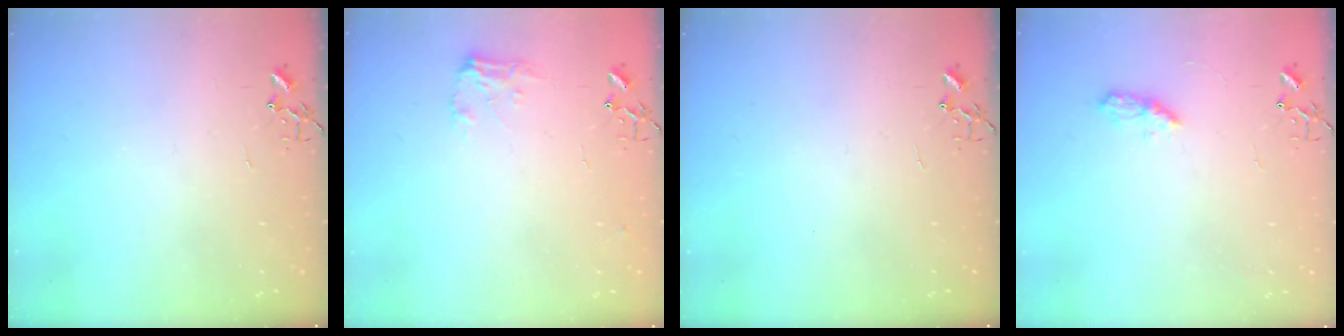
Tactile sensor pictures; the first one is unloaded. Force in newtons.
{"total": 7.9, "press": 7.9, "slide": 0.5}
{"total": 0.0}
{"total": 5.7, "press": 5.7, "slide": 0.7}